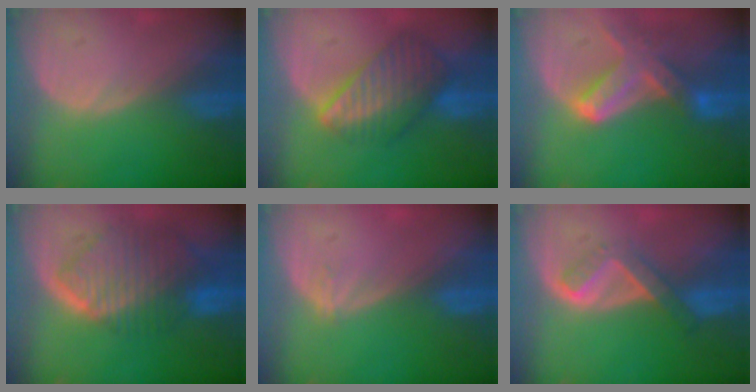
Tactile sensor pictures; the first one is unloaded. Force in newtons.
{"total": 8.3, "press": 7.5, "slide": 3.6}
{"total": 7.2, "press": 6.6, "slide": 2.9}
{"total": 10.0, "press": 8.5, "slide": 5.2}
{"total": 0.9, "press": 0.6, "slide": 0.6}
{"total": 5.1, "press": 4.4, "slide": 2.6}